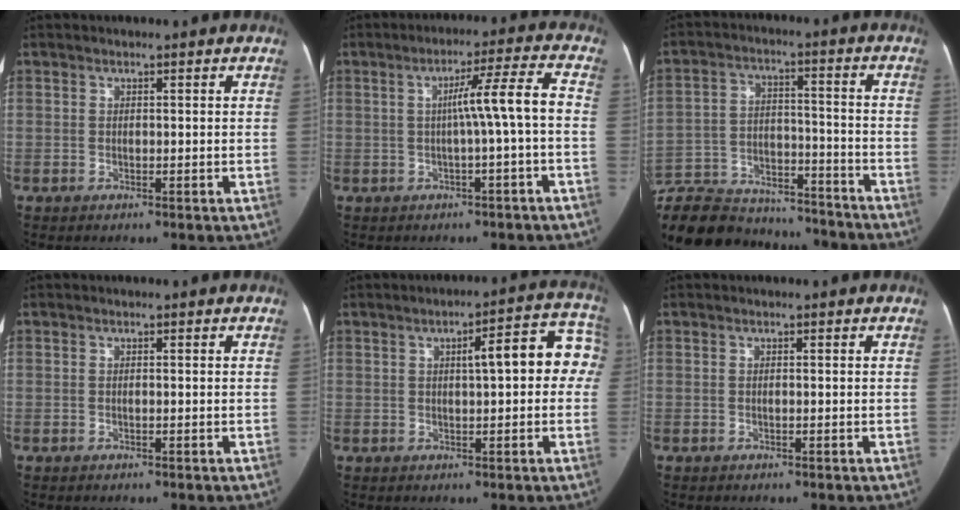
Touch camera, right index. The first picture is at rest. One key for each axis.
{"total": 6.9, "fx": -0.8, "fy": -0.9, "fz": 6.7, "tx": -0.104, "ty": 0.020, "tz": -0.009}
{"total": 24.2, "fx": -21.9, "fy": 6.9, "fz": 7.8, "tx": -0.175, "ty": -0.005, "tz": -0.327}
{"total": 0.0}
{"total": 9.8, "fx": 1.7, "fy": 2.6, "fz": 9.3, "tx": -0.110, "ty": 0.043, "tz": 0.017}
{"total": 0.0}